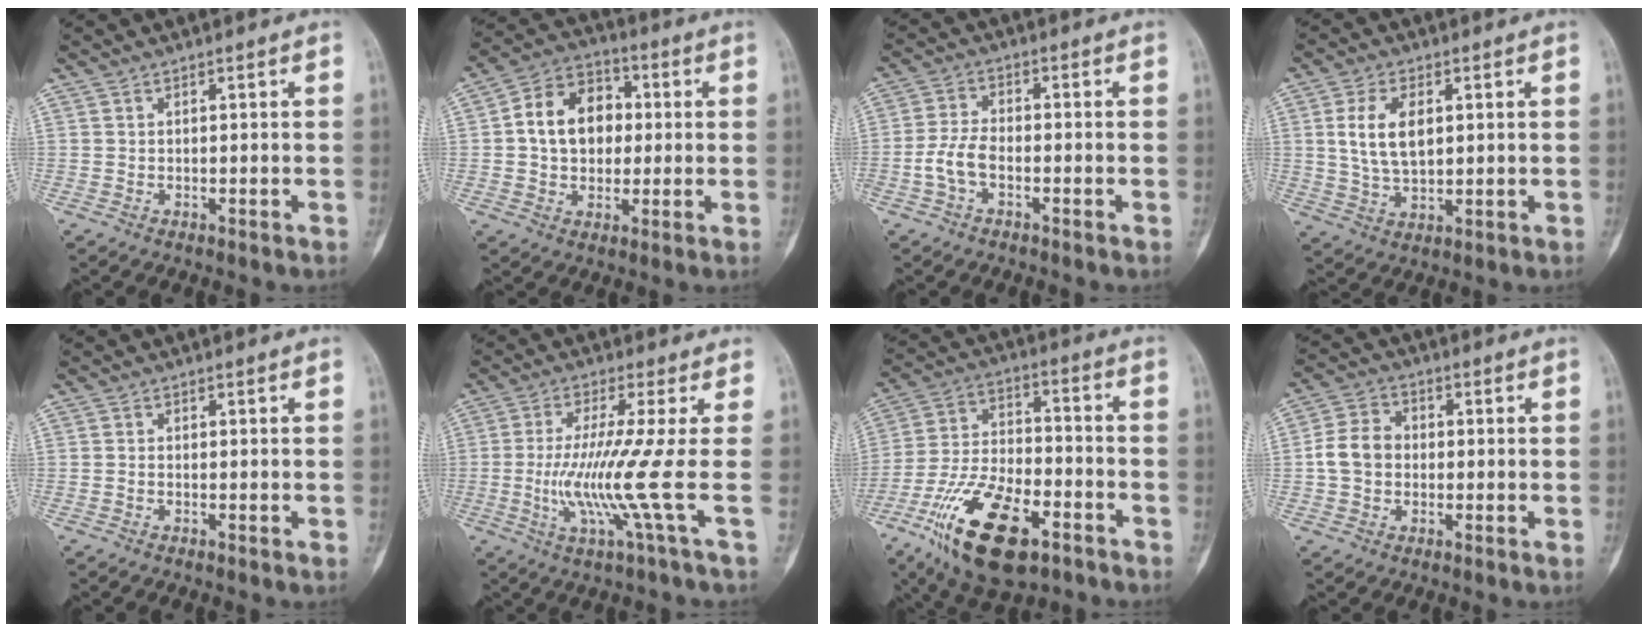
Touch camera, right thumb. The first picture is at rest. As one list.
[{"total": 13.2, "force": [1.2, 10.0, 8.5], "torque": [-0.103, 0.022, 0.013]}, {"total": 5.6, "force": [-2.0, 3.3, 4.0], "torque": [-0.082, 0.017, -0.047]}, {"total": 9.2, "force": [1.9, 5.4, 7.2], "torque": [-0.130, -0.004, 0.043]}, {"total": 0.6, "force": [-0.3, 0.4, 0.4], "torque": [0.000, 0.002, -0.008]}, {"total": 7.5, "force": [-0.9, -1.2, 7.3], "torque": [-0.167, -0.017, -0.025]}, {"total": 20.6, "force": [-10.9, 9.5, 14.7], "torque": [-0.271, 0.047, -0.189]}, {"total": 7.4, "force": [-0.5, 6.0, 4.2], "torque": [-0.061, 0.021, -0.019]}]